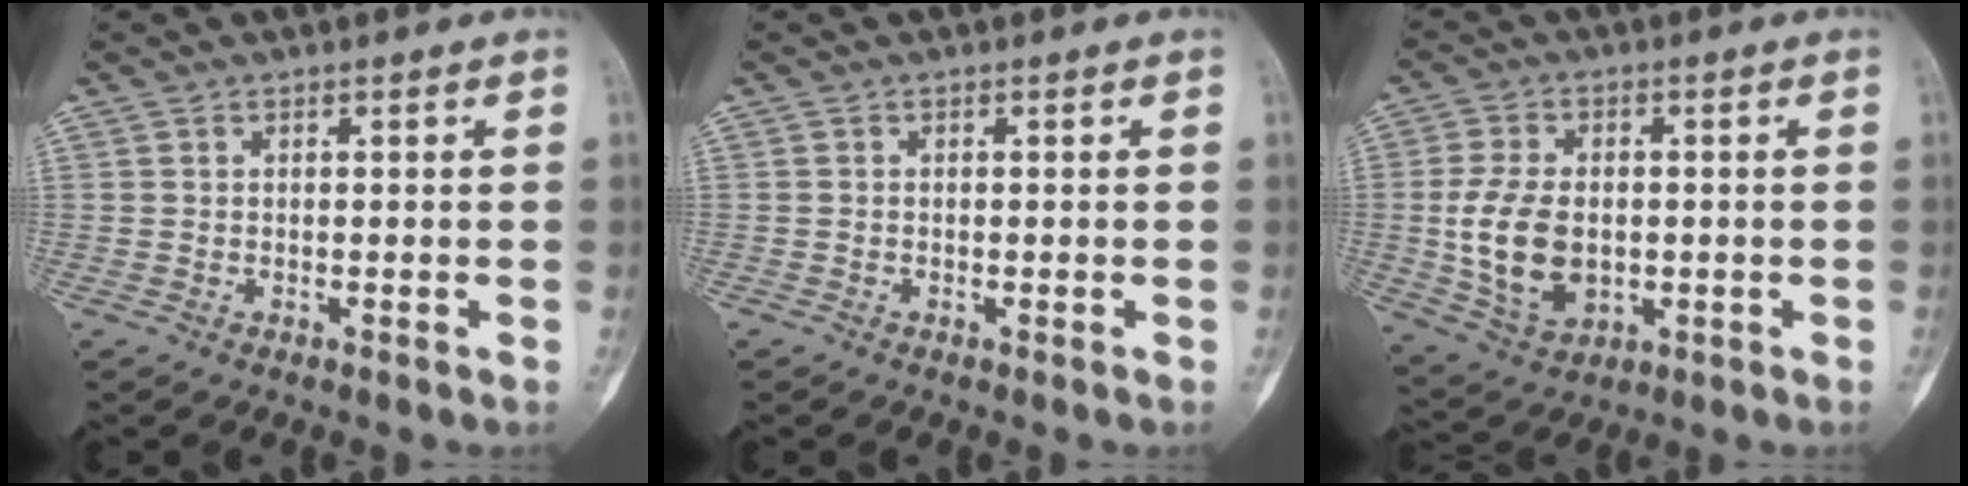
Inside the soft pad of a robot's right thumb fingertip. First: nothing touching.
{"total": 0.0}
{"total": 12.0, "force": [-0.8, 7.8, 9.0], "torque": [-0.160, -0.003, -0.004]}